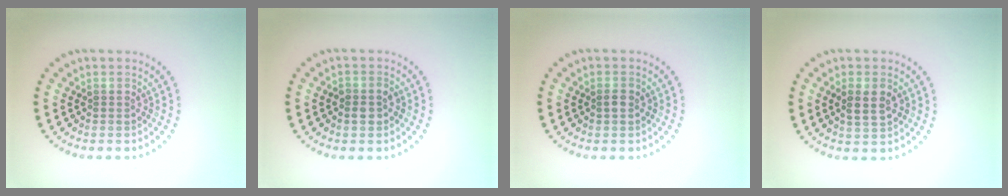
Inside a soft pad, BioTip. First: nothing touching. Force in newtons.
{"total": 1.5, "press": 1.4, "slide": 0.5}
{"total": 0.9, "press": 0.8, "slide": 0.1}
{"total": 2.7, "press": 2.6, "slide": 0.5}